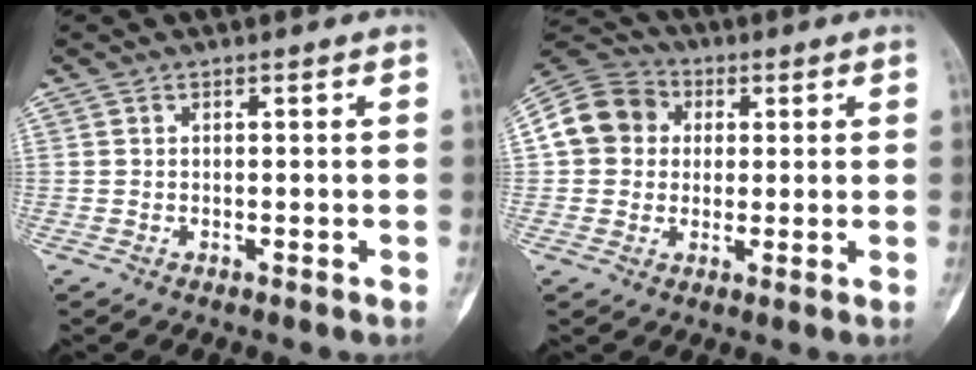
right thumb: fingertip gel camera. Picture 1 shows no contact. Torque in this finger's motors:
{"motor_torque": [0.83, 1.10, 0.23, -0.27, 0.05]}